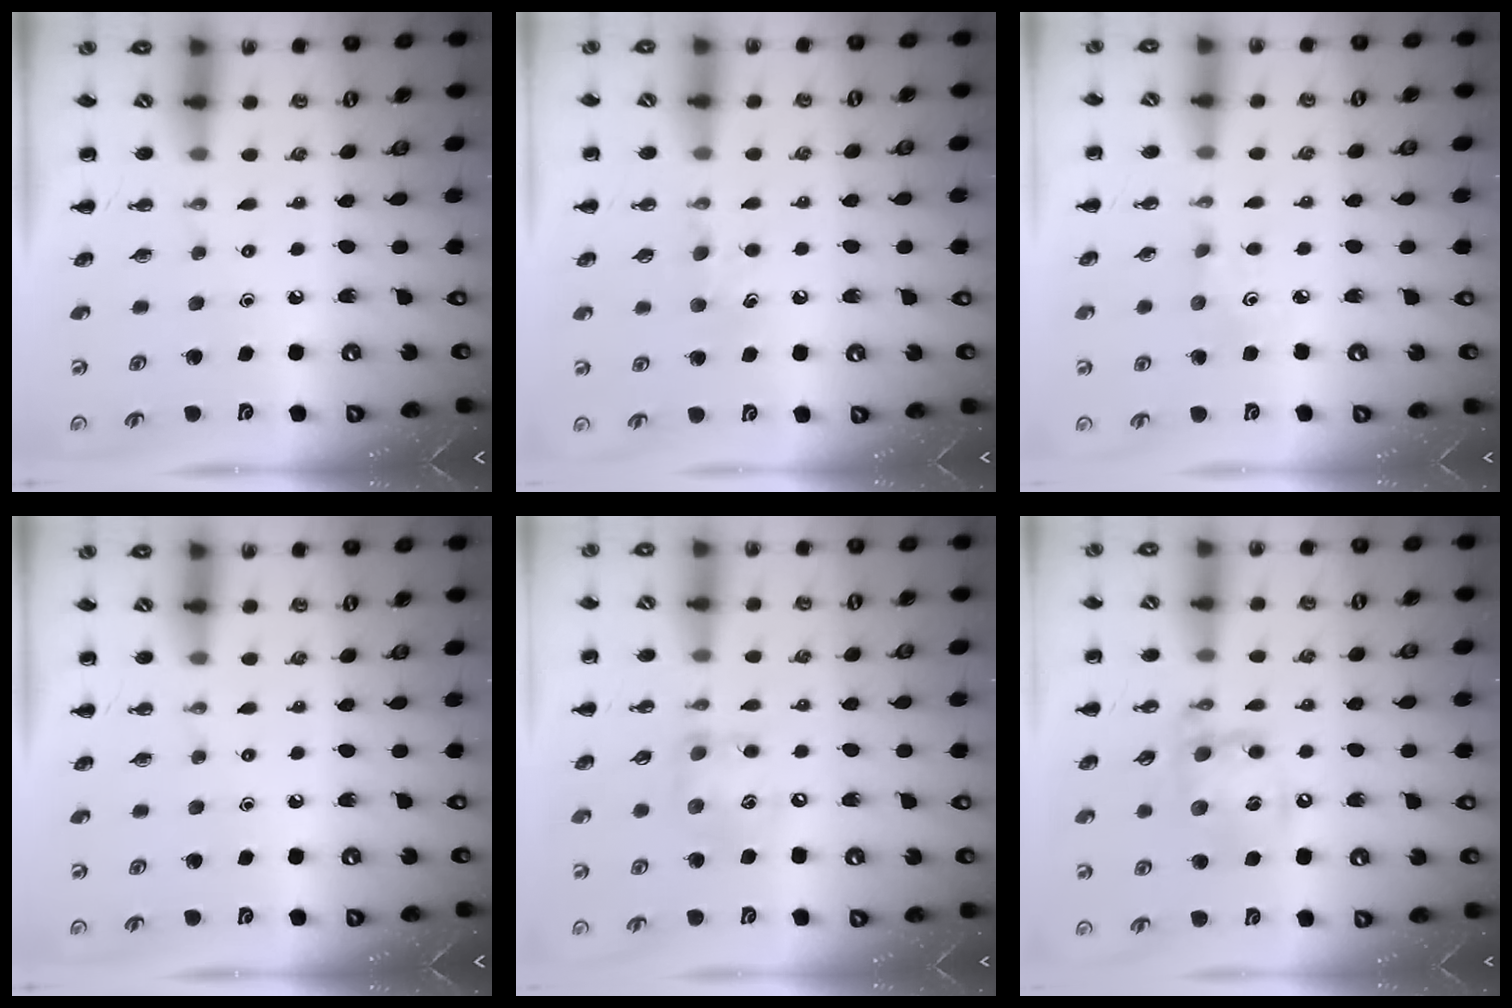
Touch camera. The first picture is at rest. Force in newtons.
{"total": 5.5, "press": 5.2, "slide": 1.7}
{"total": 3.1, "press": 2.9, "slide": 0.9}
{"total": 0.0}
{"total": 9.6, "press": 9.5, "slide": 1.2}
{"total": 14.7, "press": 14.5, "slide": 2.7}